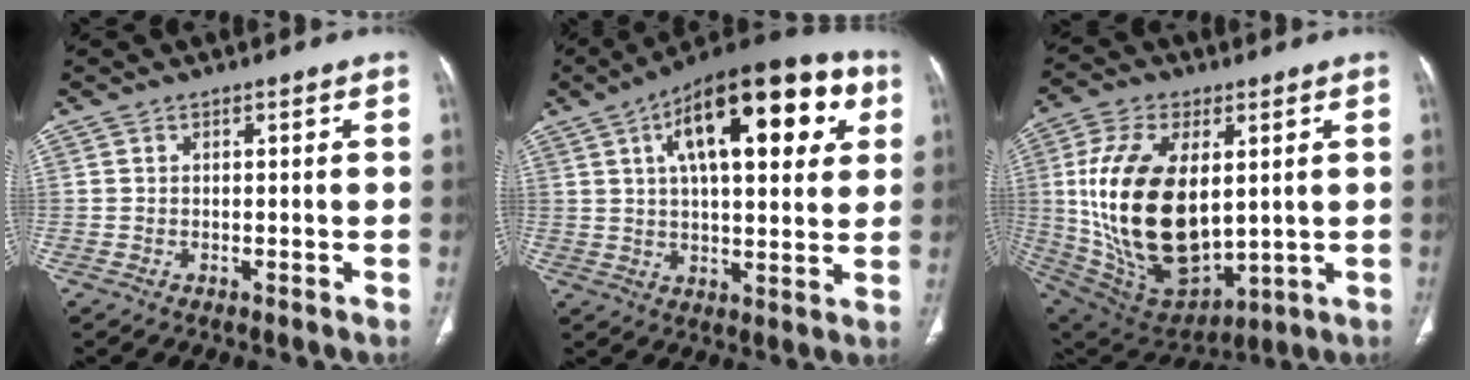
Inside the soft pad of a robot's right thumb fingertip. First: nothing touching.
{"total": 23.9, "force": [8.4, 10.1, 19.9], "torque": [-0.270, 0.013, 0.120]}
{"total": 24.1, "force": [2.3, 13.4, 19.9], "torque": [-0.375, -0.020, 0.062]}